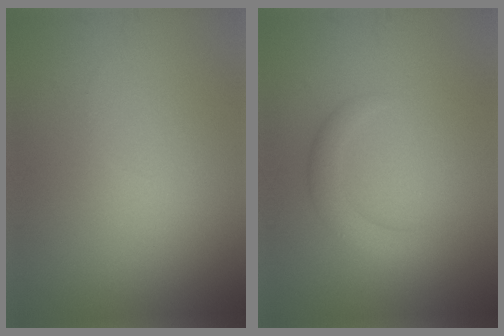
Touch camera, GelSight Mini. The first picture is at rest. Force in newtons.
{"total": 2.4, "press": 2.4, "slide": 0.1}